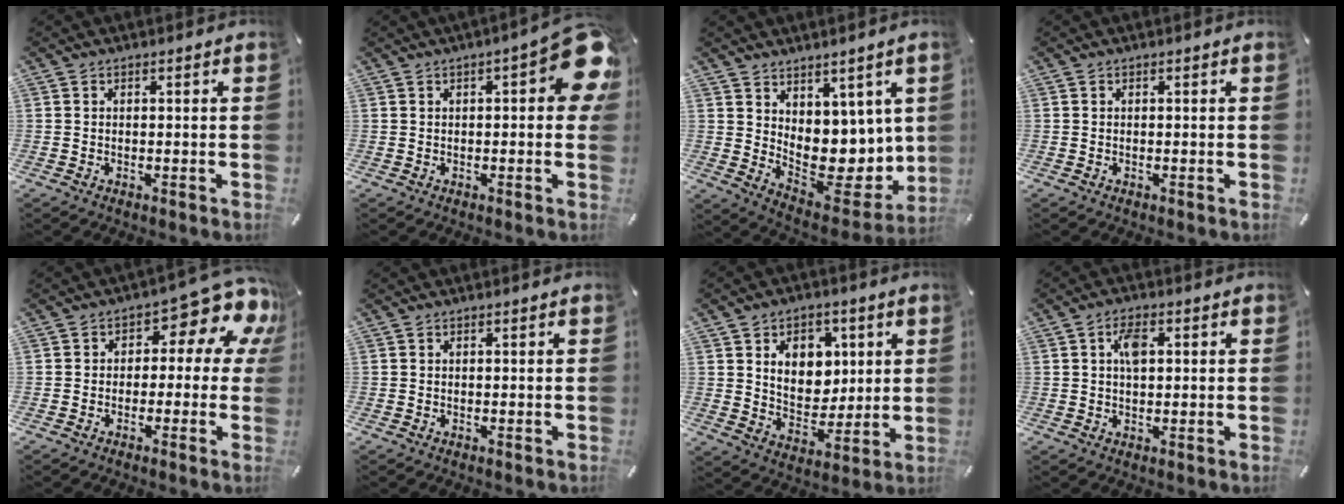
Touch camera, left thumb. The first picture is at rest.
{"total": 11.7, "force": [3.4, 4.0, 10.5], "torque": [-0.125, -0.022, 0.055]}
{"total": 8.8, "force": [2.9, 7.2, 4.2], "torque": [-0.048, -0.050, 0.072]}
{"total": 0.0}
{"total": 11.9, "force": [4.9, 5.9, 9.1], "torque": [-0.111, -0.042, 0.079]}
{"total": 0.0}
{"total": 10.8, "force": [3.7, 8.6, 5.5], "torque": [-0.078, -0.012, 0.068]}
{"total": 4.5, "force": [1.0, 2.5, 3.6], "torque": [-0.061, 0.003, 0.011]}